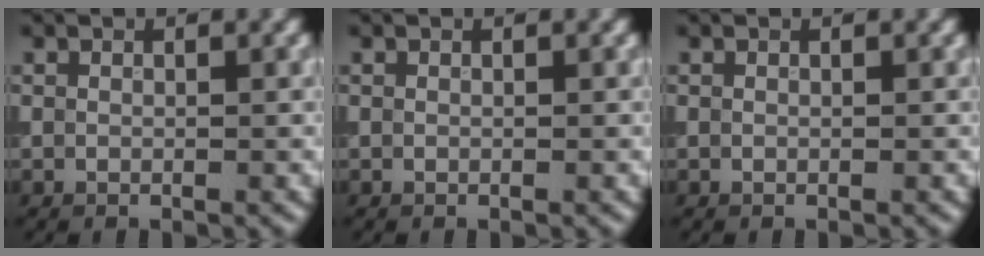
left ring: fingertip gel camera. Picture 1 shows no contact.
{"total": 0.0}
{"total": 0.0}